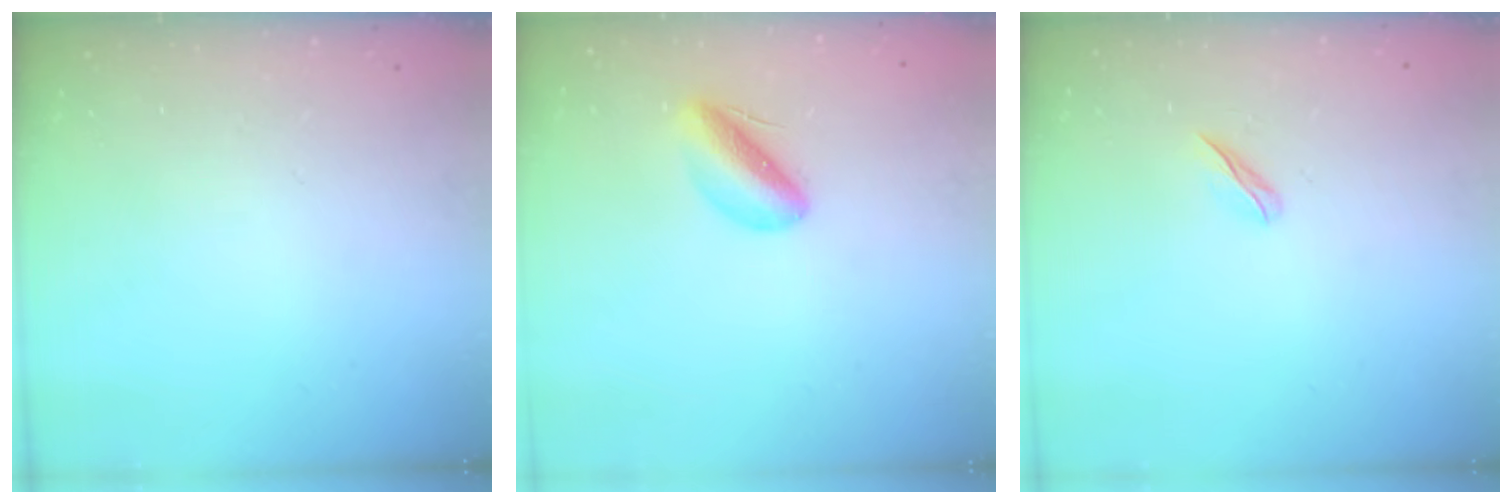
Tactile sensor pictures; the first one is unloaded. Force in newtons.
{"total": 6.3, "press": 6.1, "slide": 1.8}
{"total": 2.5, "press": 2.4, "slide": 0.8}